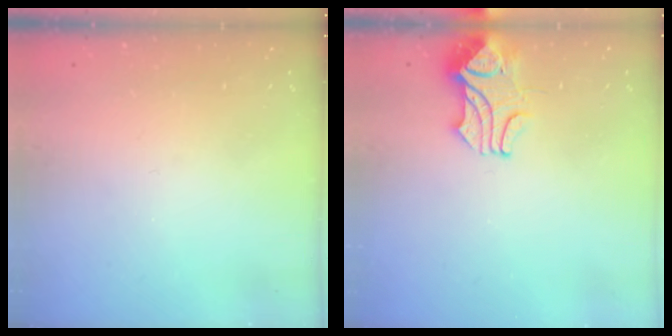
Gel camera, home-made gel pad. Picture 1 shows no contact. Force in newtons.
{"total": 2.3, "press": 2.2, "slide": 0.7}